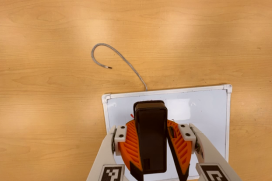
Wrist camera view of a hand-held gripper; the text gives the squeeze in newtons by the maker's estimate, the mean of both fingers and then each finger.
{"total": 10.5, "left": 10.4, "right": 10.5}